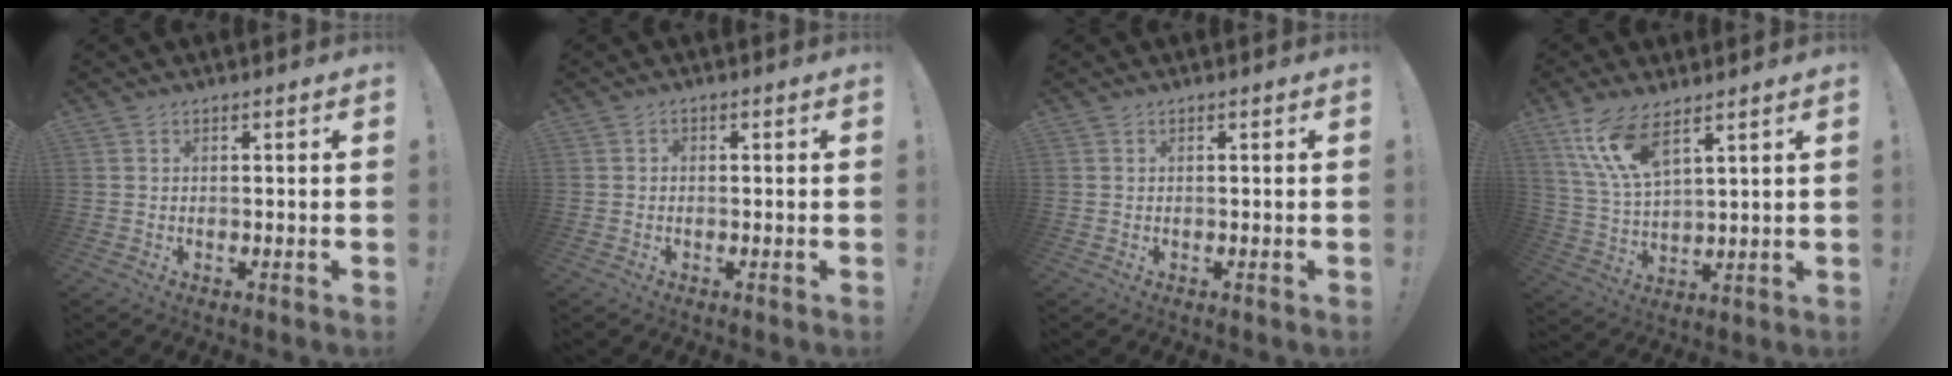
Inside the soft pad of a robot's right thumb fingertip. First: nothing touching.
{"total": 0.9, "force": [-0.4, 0.8, 0.3], "torque": [-0.013, 0.007, -0.007]}
{"total": 0.0}
{"total": 11.7, "force": [7.6, 3.7, 8.1], "torque": [-0.173, -0.029, 0.141]}